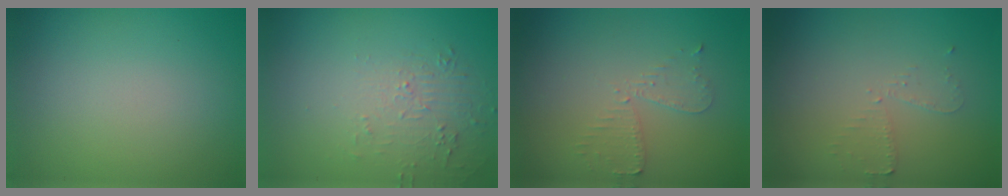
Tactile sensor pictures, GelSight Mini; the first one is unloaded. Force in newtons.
{"total": 1.7, "press": 0.5, "slide": 1.7}
{"total": 2.2, "press": 2.2, "slide": 0.5}
{"total": 1.6, "press": 1.5, "slide": 0.2}